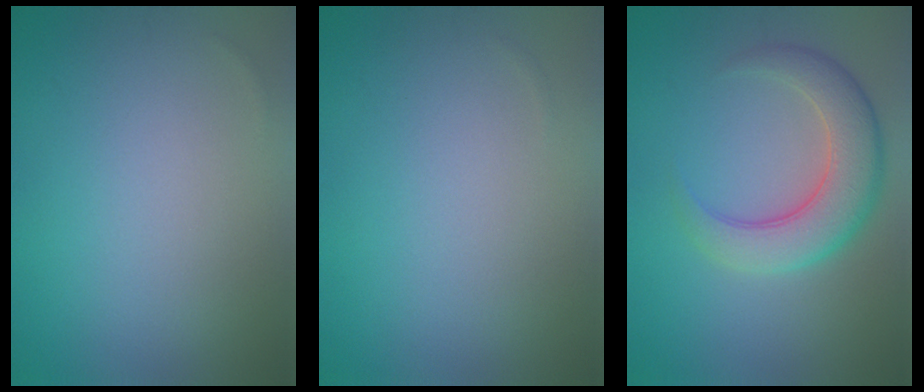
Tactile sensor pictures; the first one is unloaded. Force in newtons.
{"total": 0.0}
{"total": 5.7, "press": 5.6, "slide": 0.2}